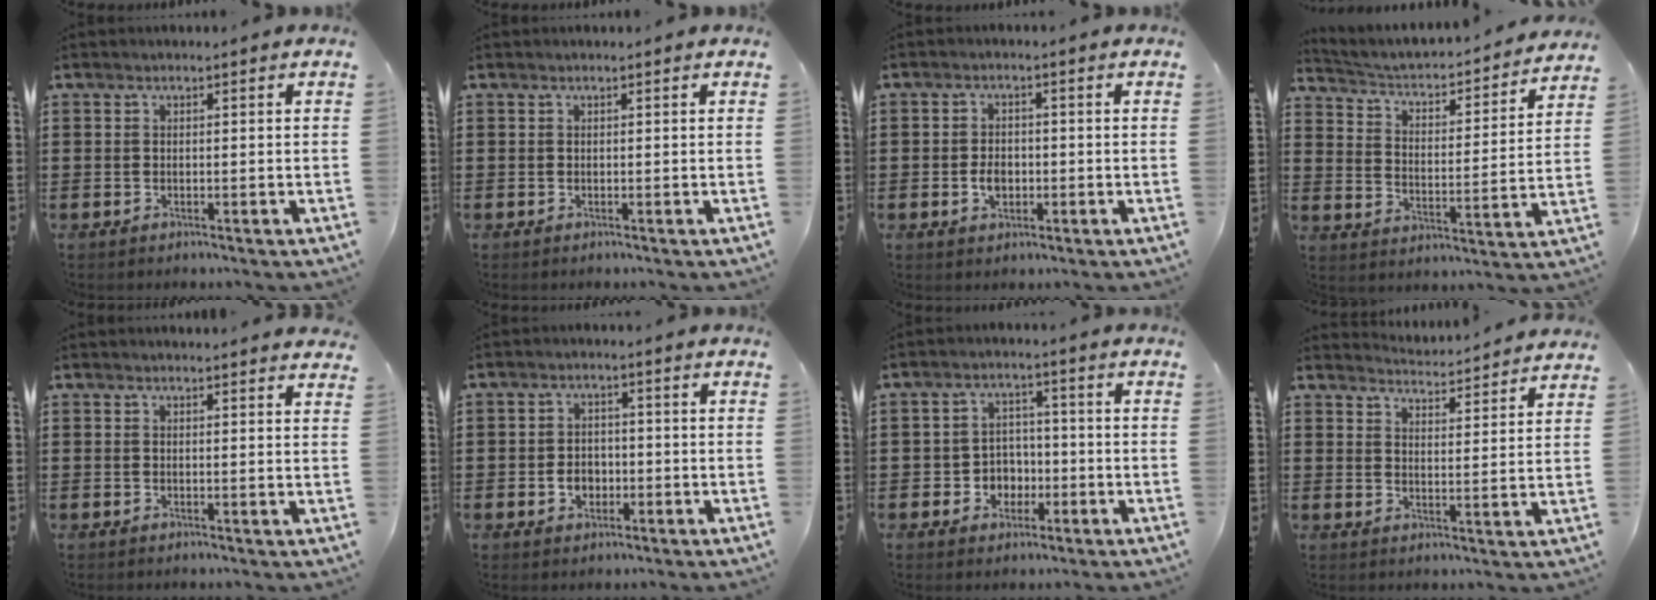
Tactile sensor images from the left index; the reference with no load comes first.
{"total": 0.0}
{"total": 2.9, "force": [-0.6, 2.0, 2.0], "torque": [-0.041, 0.002, -0.011]}
{"total": 2.5, "force": [2.2, 0.6, 0.9], "torque": [-0.034, -0.028, 0.027]}
{"total": 1.5, "force": [1.5, 0.0, 0.3], "torque": [0.000, -0.003, 0.028]}
{"total": 3.3, "force": [-0.9, 2.6, 1.8], "torque": [-0.032, 0.000, -0.020]}
{"total": 4.2, "force": [-1.3, 3.8, 1.2], "torque": [-0.035, 0.009, -0.028]}
{"total": 3.3, "force": [3.3, -0.3, -0.2], "torque": [-0.008, -0.019, 0.059]}